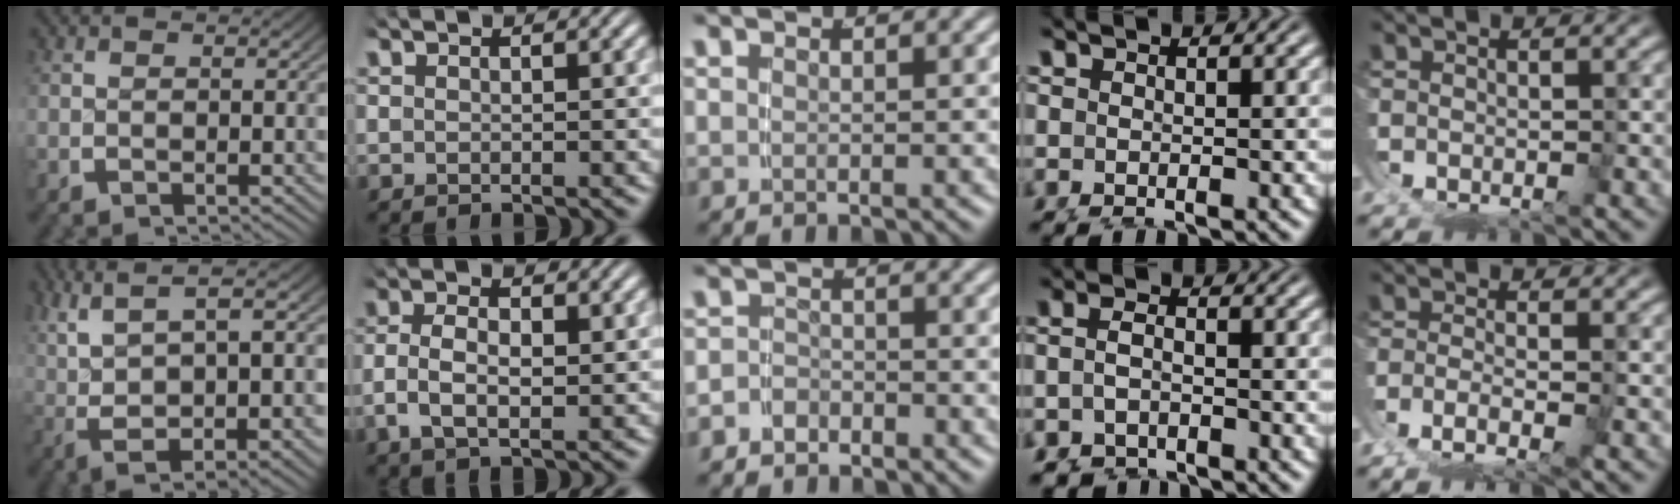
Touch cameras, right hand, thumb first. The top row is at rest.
{"thumb": {"total": 9.3, "force": [2.5, 4.5, 7.8], "torque": [-0.148, -0.007, 0.057]}, "index": {"total": 4.0, "force": [-0.1, 2.4, 3.2], "torque": [-0.074, -0.007, 0.003]}, "middle": {"total": 2.7, "force": [-2.4, 1.3, 0.0], "torque": [-0.001, -0.013, -0.037]}, "ring": {"total": 3.0, "force": [-1.4, 2.5, 1.0], "torque": [-0.023, -0.006, -0.027]}, "little": {"total": 2.2, "force": [-0.9, -1.0, 1.7], "torque": [-0.038, -0.014, -0.005]}}